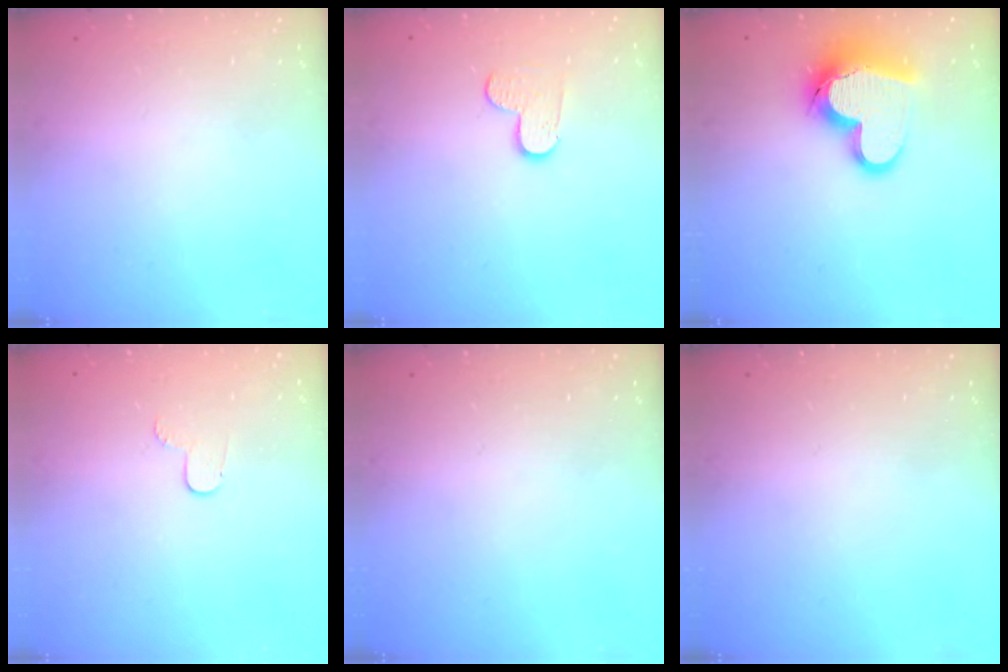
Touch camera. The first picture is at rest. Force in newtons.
{"total": 4.8, "press": 4.8, "slide": 0.5}
{"total": 16.9, "press": 16.7, "slide": 2.4}
{"total": 3.8, "press": 3.8, "slide": 0.4}
{"total": 0.0}
{"total": 0.0}